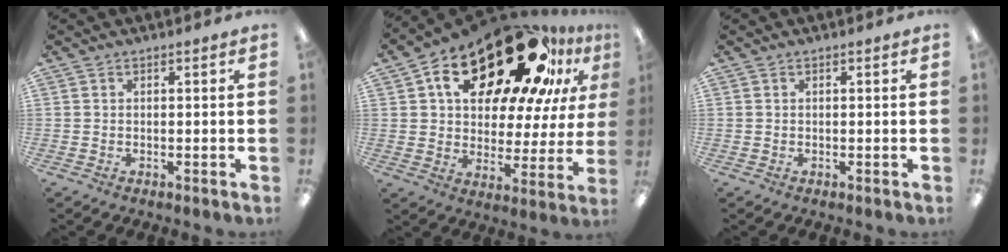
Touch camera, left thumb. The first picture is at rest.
{"total": 27.5, "force": [16.1, 12.9, 18.3], "torque": [-0.288, -0.089, 0.266]}
{"total": 0.0}